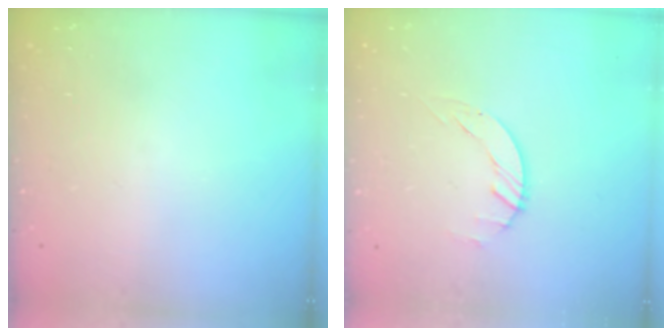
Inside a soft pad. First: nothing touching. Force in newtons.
{"total": 1.5, "press": 1.4, "slide": 0.3}